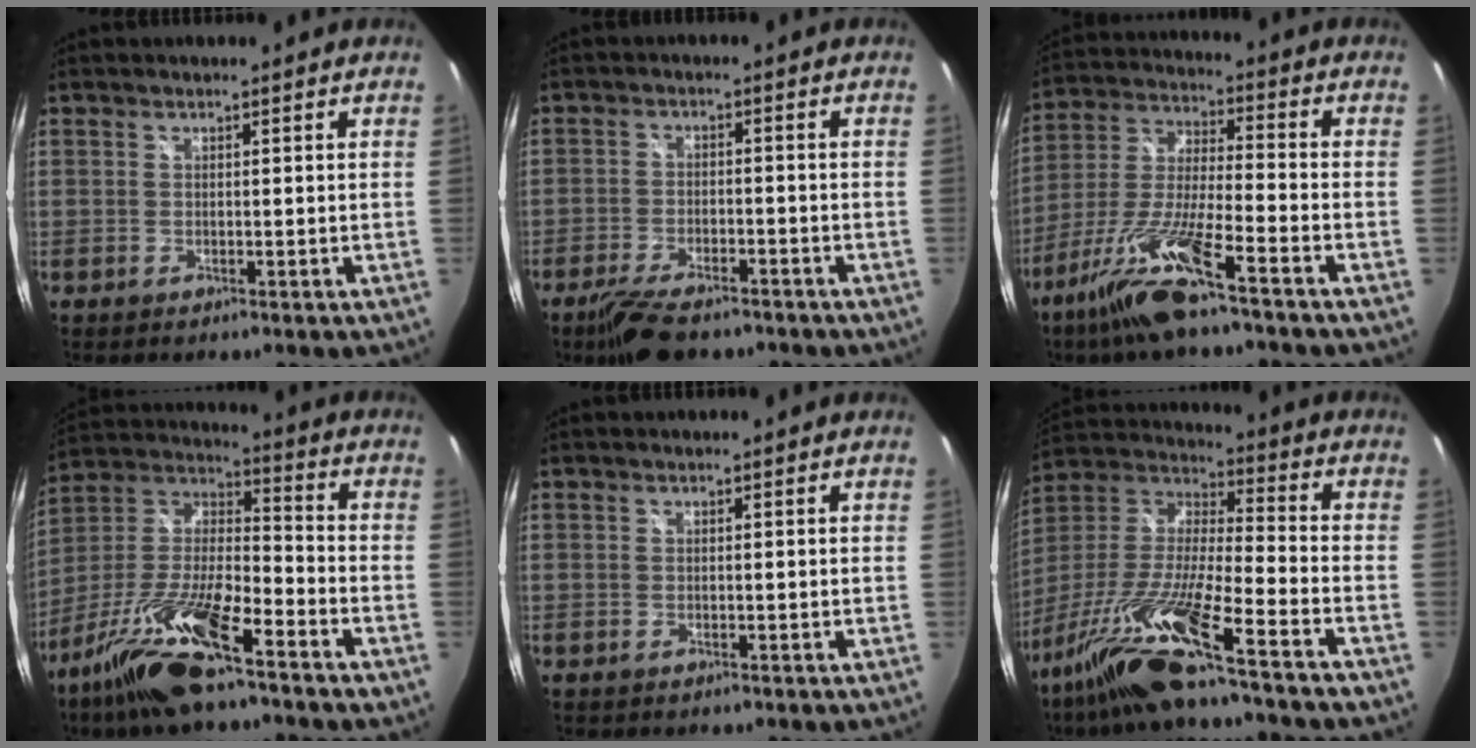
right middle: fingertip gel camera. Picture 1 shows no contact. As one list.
[{"total": 9.2, "force": [-7.2, 3.0, 5.0], "torque": [-0.115, -0.017, -0.123]}, {"total": 13.9, "force": [-9.2, 0.8, 10.5], "torque": [-0.223, -0.015, -0.177]}, {"total": 18.7, "force": [-11.6, 4.9, 13.8], "torque": [-0.273, -0.015, -0.224]}, {"total": 0.0}, {"total": 20.0, "force": [-14.3, 0.4, 13.9], "torque": [-0.265, -0.039, -0.269]}]